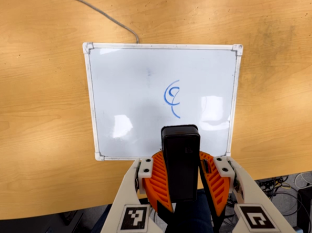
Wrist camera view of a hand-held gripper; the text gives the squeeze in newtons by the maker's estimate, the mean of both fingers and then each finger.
{"total": 9.4, "left": 9.5, "right": 9.3}